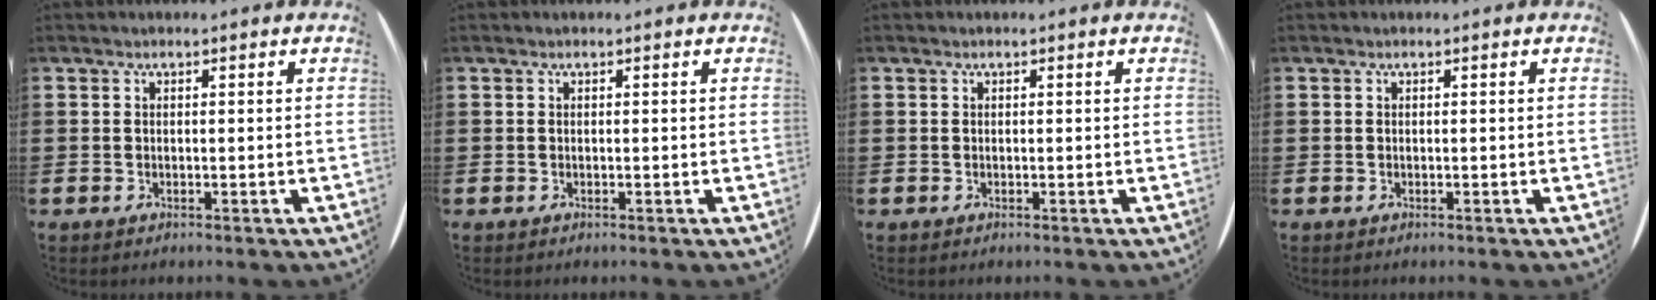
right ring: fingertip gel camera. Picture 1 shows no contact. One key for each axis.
{"total": 0.0}
{"total": 0.0}
{"total": 0.0}